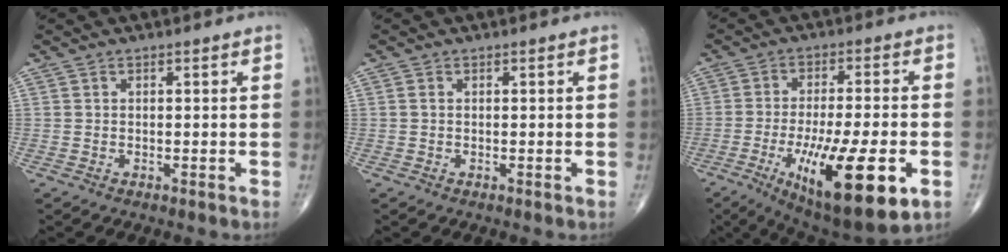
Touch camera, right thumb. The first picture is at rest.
{"total": 0.0}
{"total": 20.3, "force": [-7.0, 5.7, 18.2], "torque": [-0.288, -0.007, -0.095]}